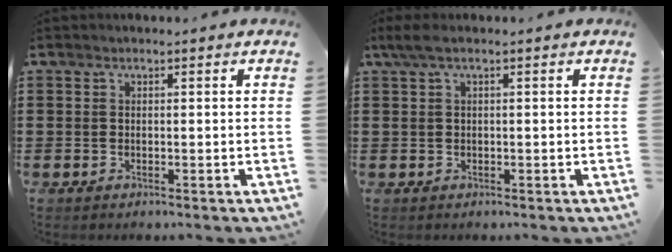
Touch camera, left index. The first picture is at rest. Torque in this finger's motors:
{"motor_torque": [0.69, -0.19, 0.11, 0.03]}